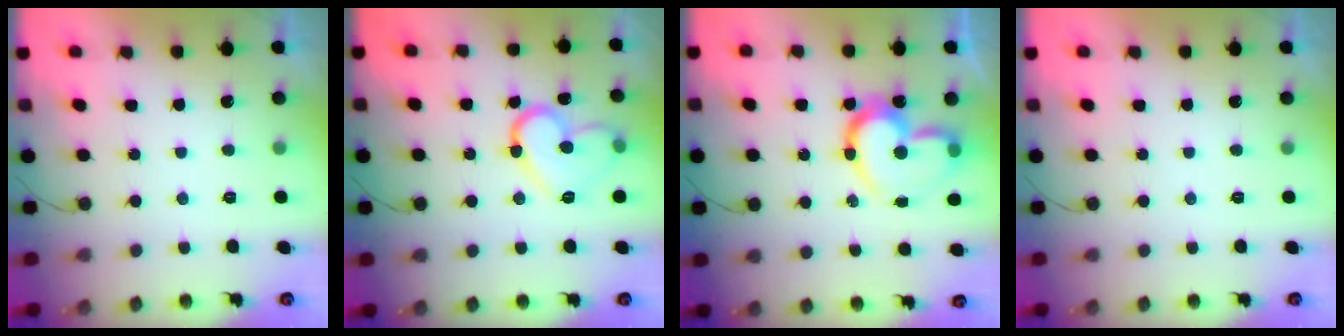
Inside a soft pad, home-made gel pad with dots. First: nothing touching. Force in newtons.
{"total": 13.9, "press": 13.8, "slide": 1.2}
{"total": 17.3, "press": 17.3, "slide": 1.3}
{"total": 0.0}